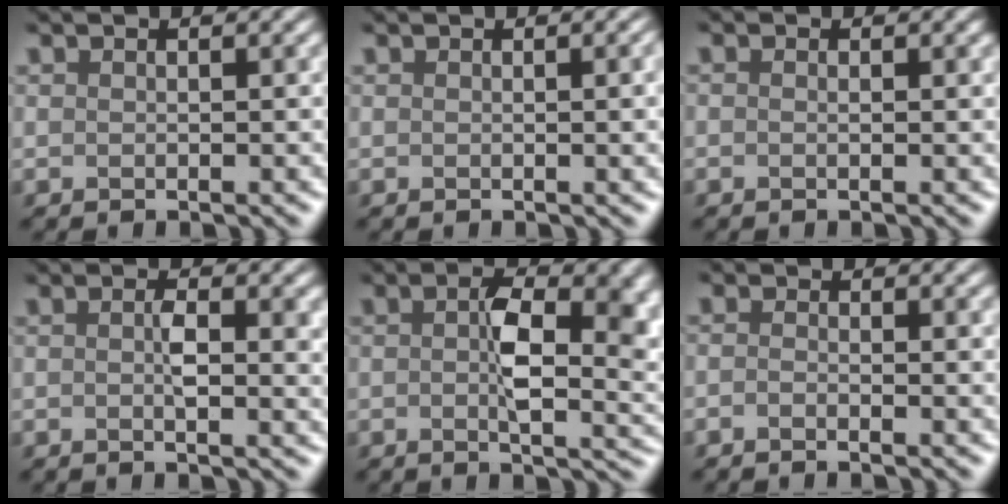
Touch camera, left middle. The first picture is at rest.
{"total": 3.8, "force": [0.5, 1.9, 3.2], "torque": [-0.004, 0.031, -0.010]}
{"total": 0.7, "force": [0.0, 0.4, 0.6], "torque": [0.004, 0.006, -0.004]}
{"total": 1.1, "force": [-0.4, -0.9, 0.3], "torque": [-0.032, -0.004, 0.015]}
{"total": 5.1, "force": [0.0, 1.1, 4.9], "torque": [-0.099, 0.005, 0.017]}
{"total": 2.1, "force": [-1.7, -0.9, -0.8], "torque": [-0.012, -0.004, -0.009]}